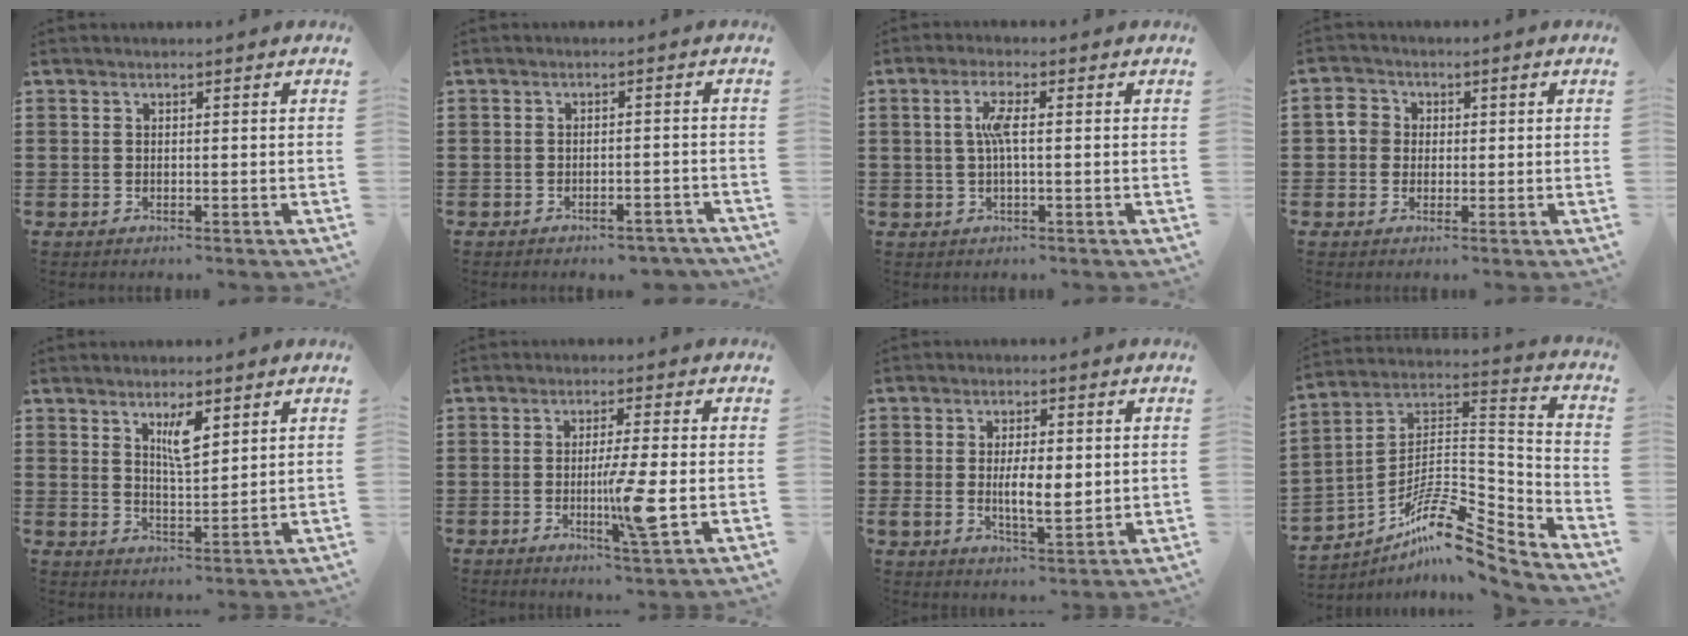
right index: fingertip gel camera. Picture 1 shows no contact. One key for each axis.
{"total": 2.5, "fx": -2.5, "fy": 0.2, "fz": 0.4, "tx": -0.011, "ty": -0.001, "tz": -0.051}
{"total": 4.0, "fx": 0.3, "fy": 0.7, "fz": 3.9, "tx": -0.082, "ty": -0.001, "tz": -0.001}
{"total": 3.0, "fx": -0.1, "fy": 2.8, "fz": 1.2, "tx": -0.033, "ty": 0.010, "tz": -0.005}
{"total": 4.8, "fx": 2.6, "fy": 1.5, "fz": 3.8, "tx": -0.067, "ty": -0.001, "tz": 0.040}
{"total": 7.6, "fx": -1.5, "fy": 0.3, "fz": 7.4, "tx": -0.137, "ty": -0.017, "tz": -0.031}
{"total": 5.7, "fx": 0.1, "fy": 2.6, "fz": 5.1, "tx": -0.089, "ty": 0.004, "tz": 0.000}
{"total": 9.8, "fx": -7.0, "fy": 3.0, "fz": 6.2, "tx": -0.122, "ty": -0.003, "tz": -0.138}